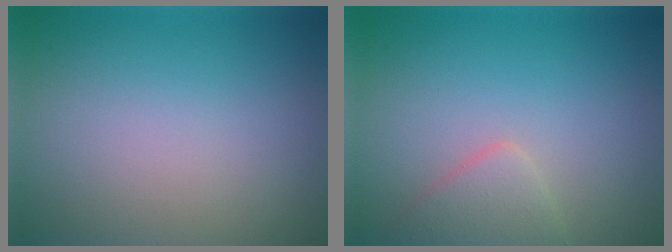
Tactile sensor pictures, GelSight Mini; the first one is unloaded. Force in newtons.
{"total": 2.3, "press": 2.3, "slide": 0.0}